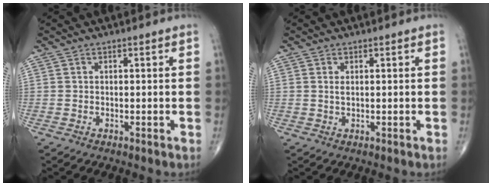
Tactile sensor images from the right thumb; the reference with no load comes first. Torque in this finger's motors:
{"motor_torque": [-0.36, 0.16, -0.34, -0.09, -0.01]}